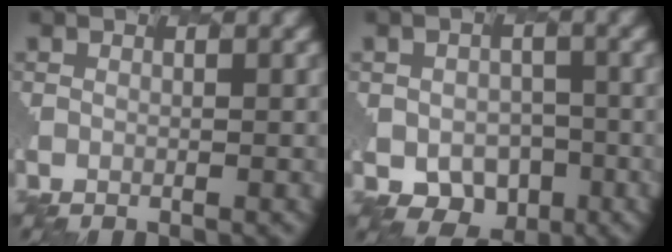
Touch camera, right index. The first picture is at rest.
{"total": 3.9, "force": [-1.6, 3.2, 1.5], "torque": [-0.034, -0.018, -0.019]}